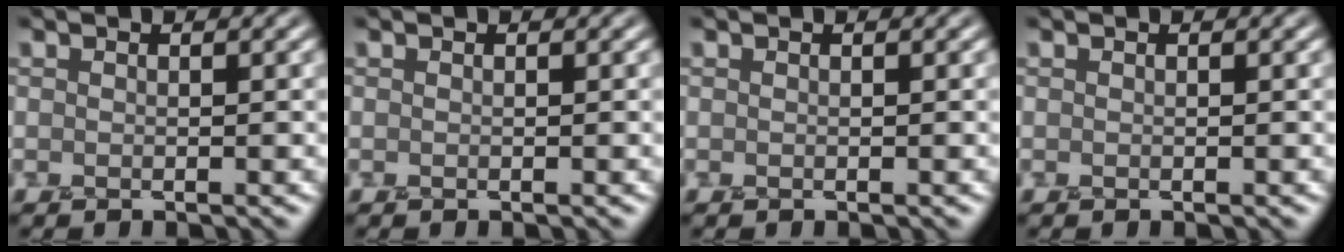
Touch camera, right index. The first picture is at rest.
{"total": 0.0}
{"total": 0.0}
{"total": 0.0}